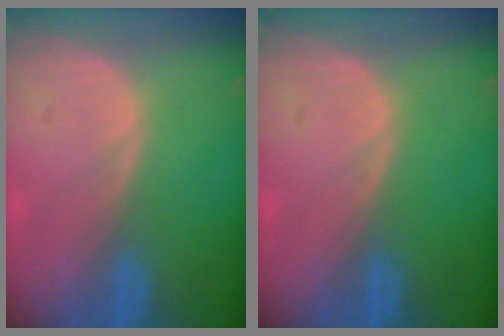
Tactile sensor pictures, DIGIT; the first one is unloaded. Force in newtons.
{"total": 0.0}